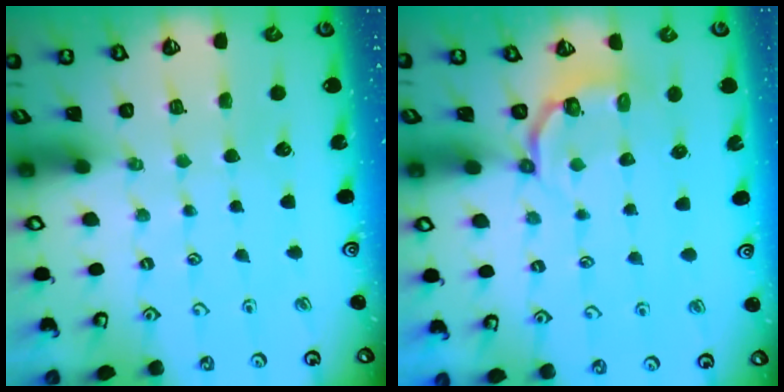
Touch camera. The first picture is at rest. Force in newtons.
{"total": 3.7, "press": 2.2, "slide": 3.0}